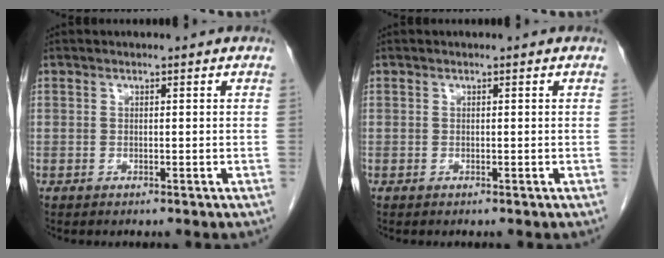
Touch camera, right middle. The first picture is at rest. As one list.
[{"total": 0.0}]